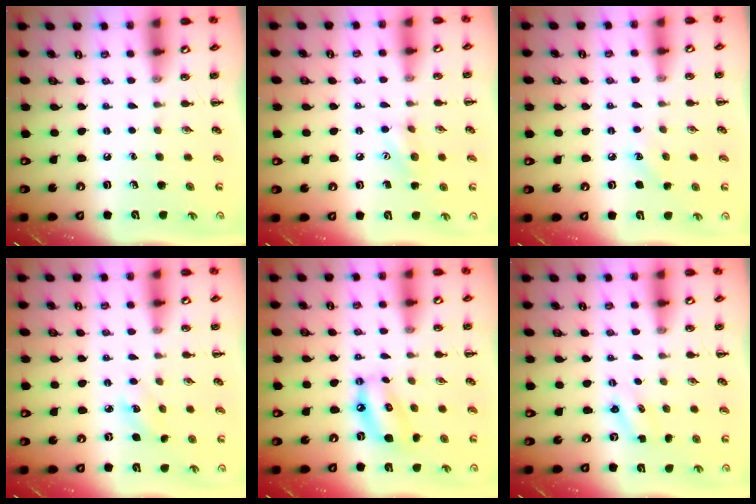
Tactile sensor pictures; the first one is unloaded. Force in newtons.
{"total": 8.2, "press": 8.1, "slide": 1.6}
{"total": 5.2, "press": 5.0, "slide": 1.4}
{"total": 4.0, "press": 3.8, "slide": 1.0}
{"total": 10.4, "press": 10.1, "slide": 2.6}
{"total": 1.6, "press": 1.5, "slide": 0.4}